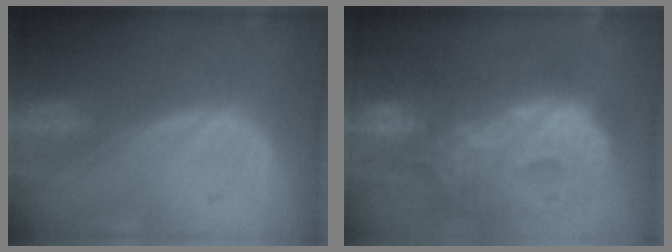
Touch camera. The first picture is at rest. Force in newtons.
{"total": 14.6, "press": 12.7, "slide": 7.3}